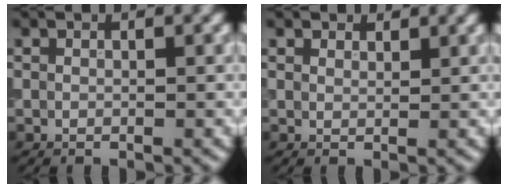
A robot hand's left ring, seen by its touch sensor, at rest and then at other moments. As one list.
[{"total": 1.7, "force": [1.5, 0.7, 0.3], "torque": [-0.009, -0.006, 0.027]}]